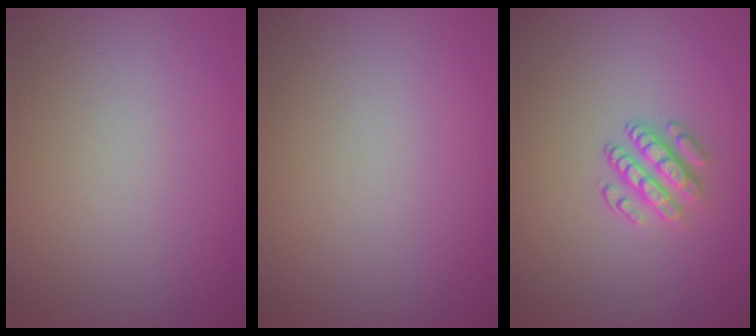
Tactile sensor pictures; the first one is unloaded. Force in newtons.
{"total": 0.0}
{"total": 2.9, "press": 2.5, "slide": 1.4}